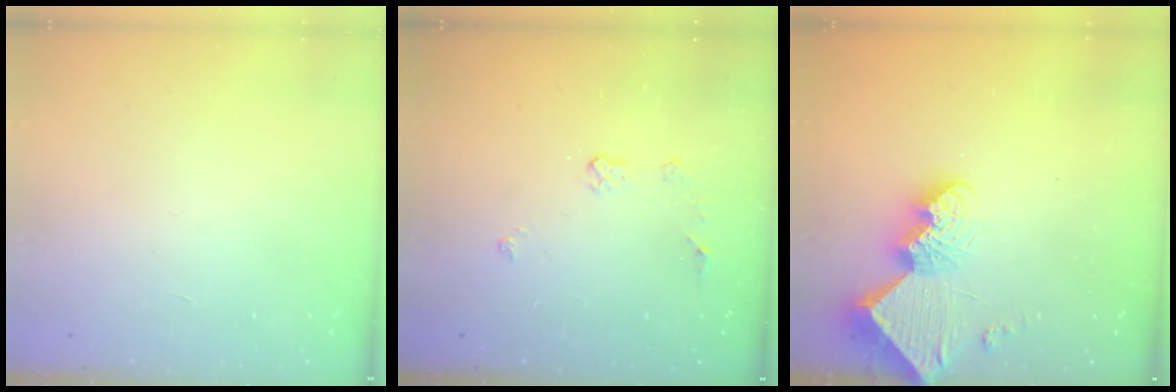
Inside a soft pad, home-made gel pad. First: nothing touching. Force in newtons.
{"total": 3.9, "press": 3.8, "slide": 0.6}
{"total": 13.0, "press": 13.0, "slide": 1.3}